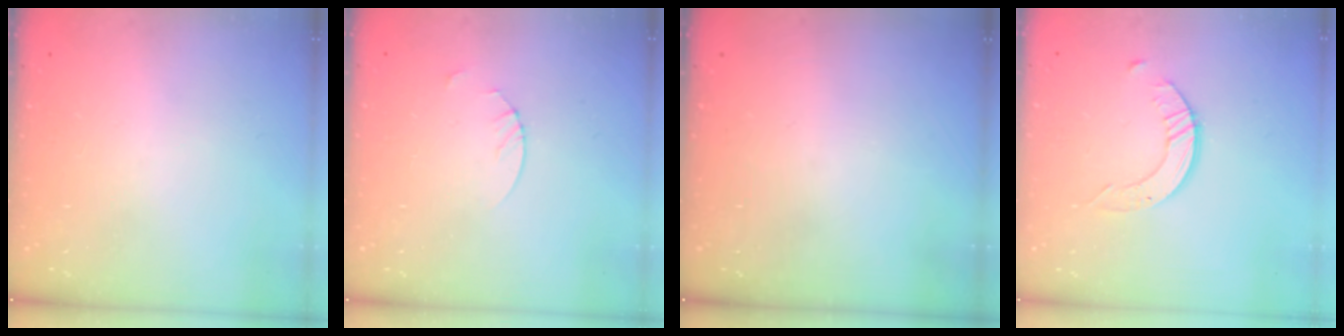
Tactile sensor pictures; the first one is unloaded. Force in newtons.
{"total": 1.9, "press": 1.9, "slide": 0.2}
{"total": 0.0}
{"total": 2.4, "press": 2.4, "slide": 0.3}